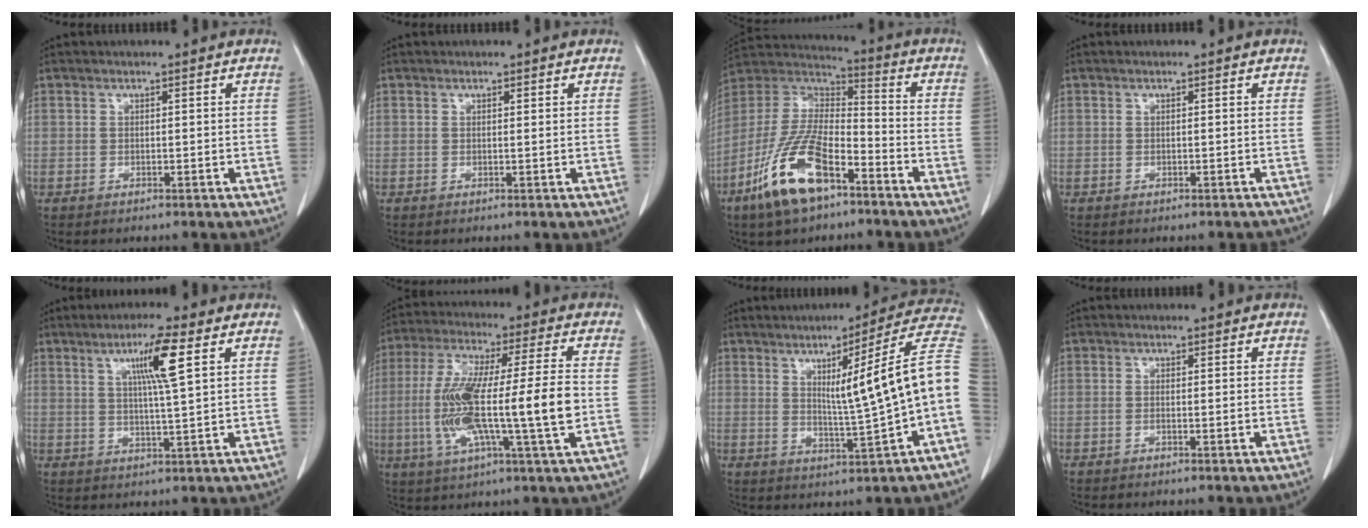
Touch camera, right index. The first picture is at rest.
{"total": 0.0}
{"total": 16.2, "force": [-8.9, 5.6, 12.3], "torque": [-0.260, -0.007, -0.165]}
{"total": 1.0, "force": [-0.8, 0.6, 0.1], "torque": [0.004, 0.005, -0.012]}
{"total": 7.4, "force": [2.9, -0.6, 6.8], "torque": [-0.119, 0.001, 0.051]}
{"total": 17.4, "force": [-2.0, 0.9, 17.3], "torque": [-0.332, 0.002, -0.040]}
{"total": 13.9, "force": [0.4, -1.5, 13.8], "torque": [-0.179, 0.007, 0.003]}
{"total": 0.9, "force": [-0.2, 0.1, 0.8], "torque": [-0.014, -0.001, -0.001]}